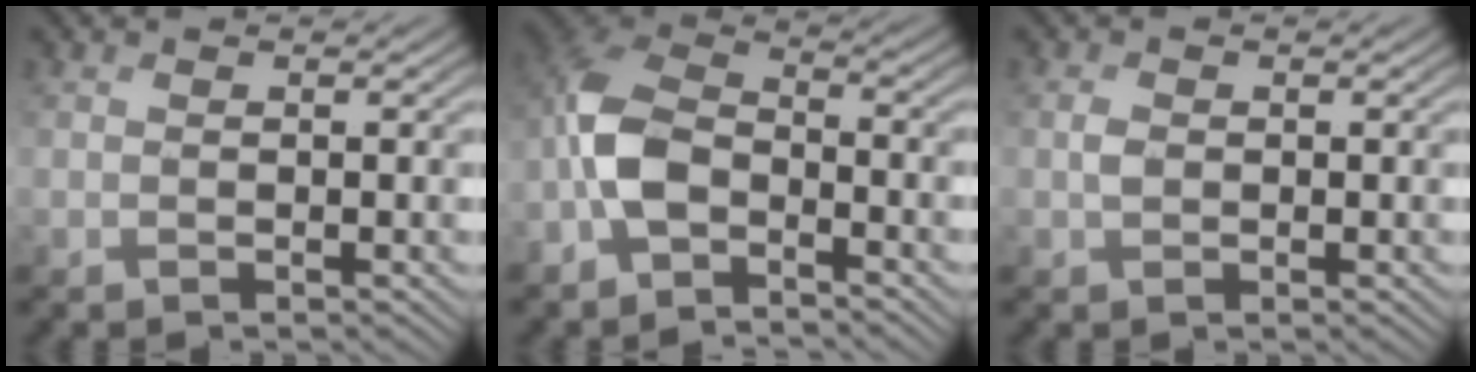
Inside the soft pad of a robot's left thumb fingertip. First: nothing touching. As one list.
[{"total": 7.2, "force": [-3.2, 4.0, 5.0], "torque": [-0.111, 0.013, -0.081]}, {"total": 1.1, "force": [0.5, 0.7, 0.7], "torque": [-0.018, 0.006, 0.009]}]